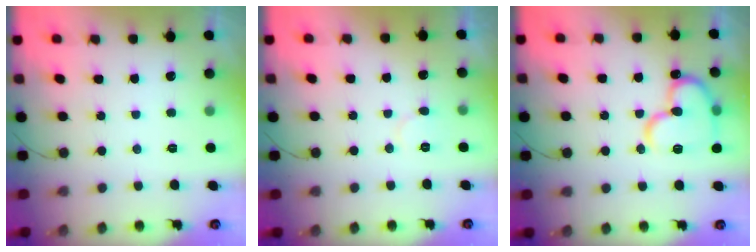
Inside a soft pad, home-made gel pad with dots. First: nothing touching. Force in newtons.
{"total": 3.9, "press": 3.8, "slide": 0.5}
{"total": 16.4, "press": 16.3, "slide": 2.0}